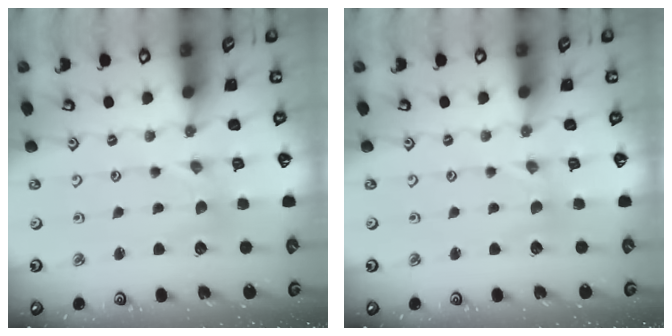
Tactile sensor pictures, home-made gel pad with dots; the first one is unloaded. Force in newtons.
{"total": 0.0}